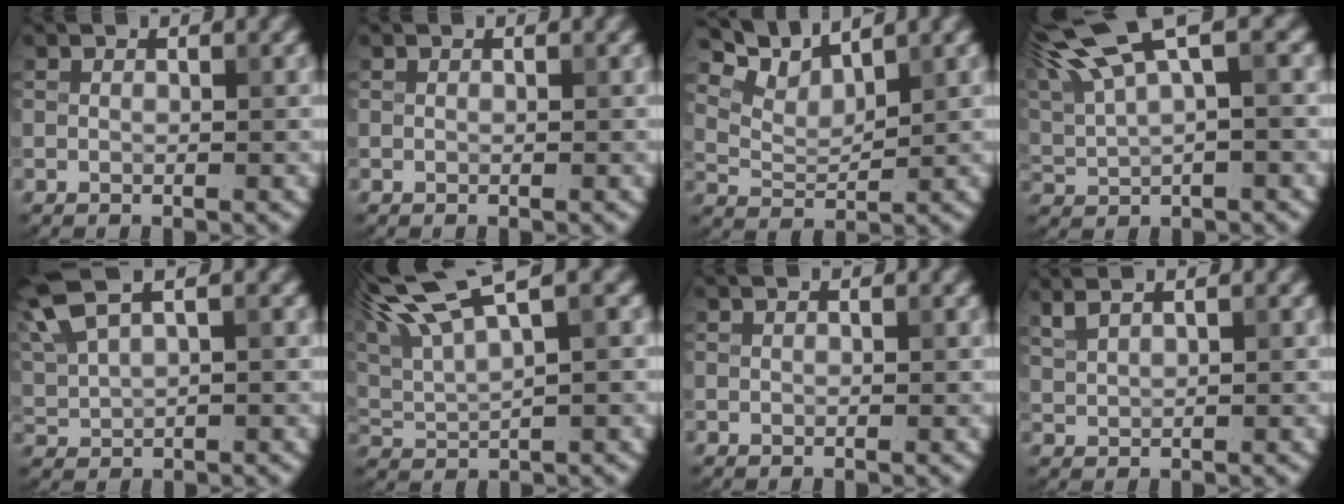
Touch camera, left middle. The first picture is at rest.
{"total": 0.0}
{"total": 4.6, "force": [4.2, 0.9, 1.5], "torque": [-0.046, 0.000, 0.082]}
{"total": 9.9, "force": [6.0, 2.8, 7.4], "torque": [-0.159, 0.022, 0.112]}
{"total": 5.7, "force": [3.5, 1.9, 4.0], "torque": [-0.103, 0.022, 0.071]}
{"total": 8.4, "force": [5.6, 2.1, 6.0], "torque": [-0.119, 0.025, 0.102]}
{"total": 0.0}
{"total": 3.1, "force": [2.4, 1.0, 1.7], "torque": [-0.025, 0.015, 0.035]}